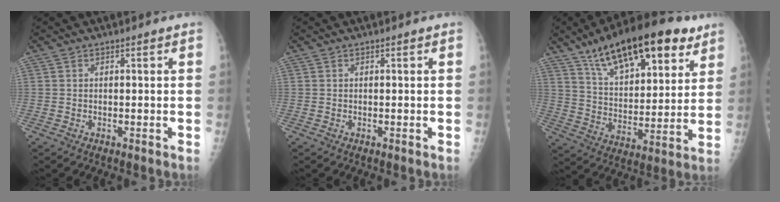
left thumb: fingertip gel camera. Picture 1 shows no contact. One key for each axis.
{"total": 0.0}
{"total": 23.6, "fx": 14.1, "fy": 9.8, "fz": 16.2, "tx": -0.224, "ty": -0.034, "tz": 0.232}